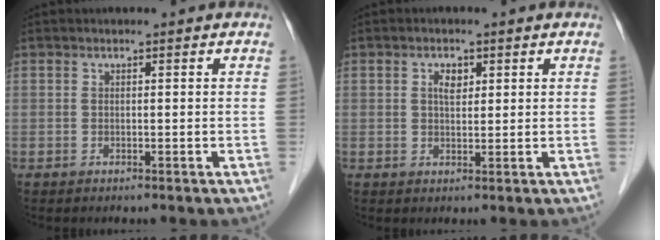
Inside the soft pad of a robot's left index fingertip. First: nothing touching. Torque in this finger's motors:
{"motor_torque": [0.01, -0.01, 0.00, 0.01]}